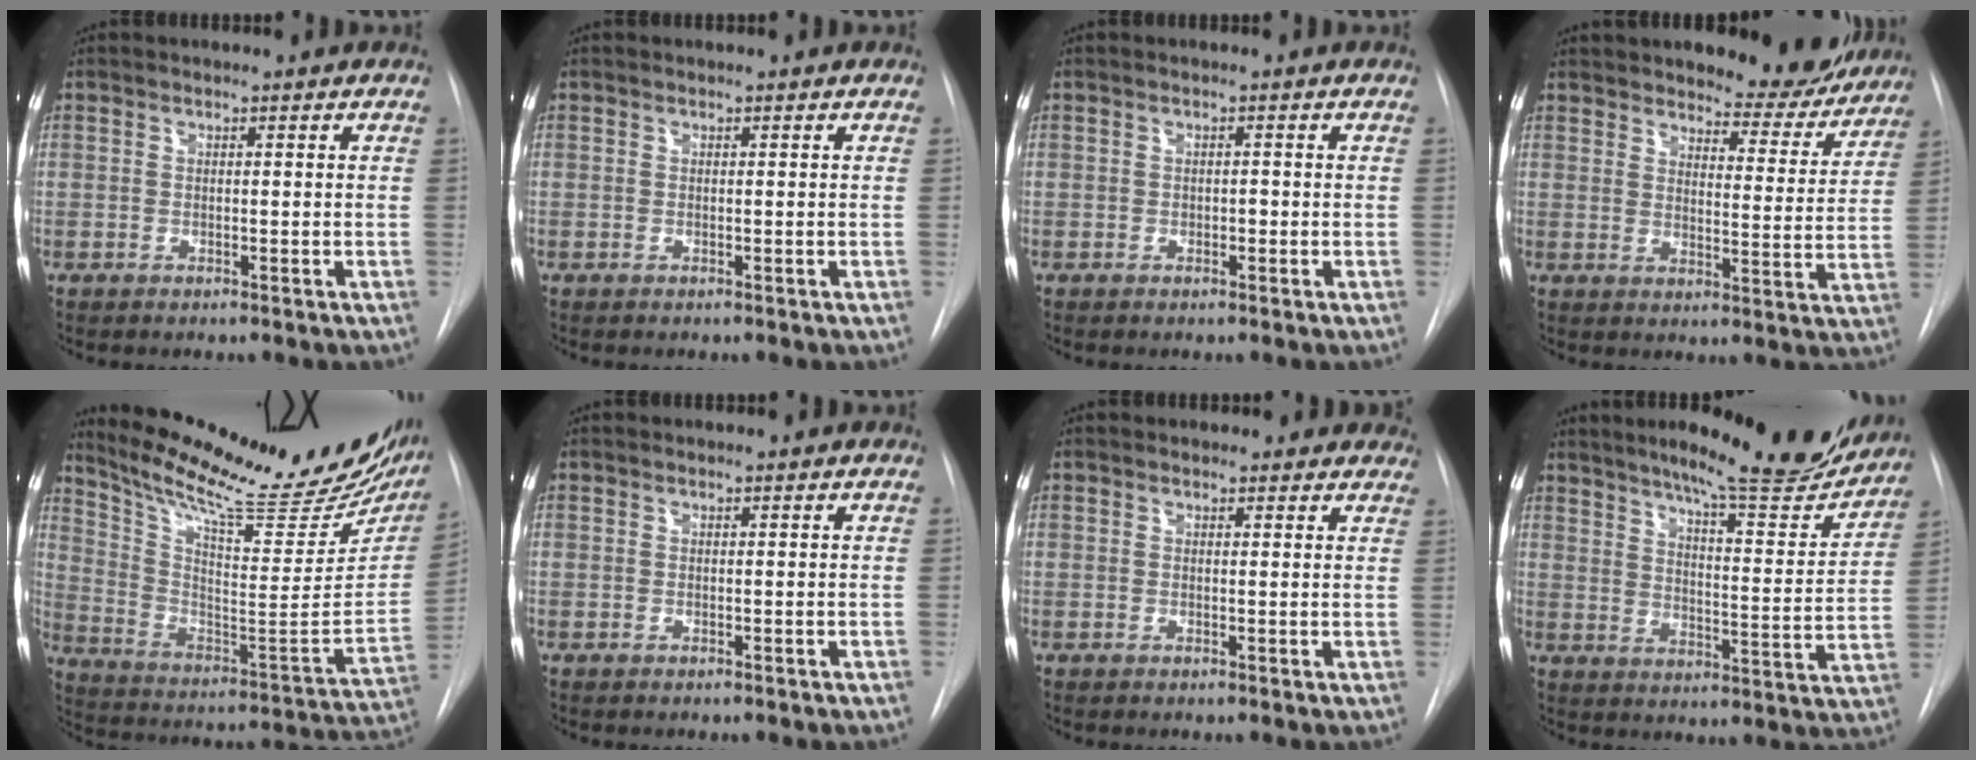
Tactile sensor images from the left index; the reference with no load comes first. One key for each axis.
{"total": 0.0}
{"total": 0.7, "fx": -0.2, "fy": 0.5, "fz": 0.5, "tx": -0.004, "ty": 0.003, "tz": -0.005}
{"total": 10.7, "fx": 10.0, "fy": 2.7, "fz": 2.7, "tx": -0.021, "ty": -0.024, "tz": 0.130}
{"total": 30.0, "fx": 25.0, "fy": 5.8, "fz": 15.5, "tx": -0.246, "ty": -0.060, "tz": 0.348}
{"total": 0.0}
{"total": 5.5, "fx": 5.0, "fy": 2.2, "fz": 0.7, "tx": 0.018, "ty": 0.000, "tz": 0.036}
{"total": 18.2, "fx": 16.1, "fy": 1.6, "fz": 8.2, "tx": -0.112, "ty": -0.046, "tz": 0.211}